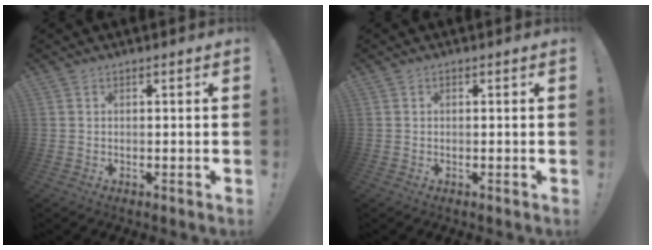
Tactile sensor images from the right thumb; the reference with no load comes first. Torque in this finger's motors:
{"motor_torque": [0.08, 0.22, -0.06, 0.13, -0.04]}